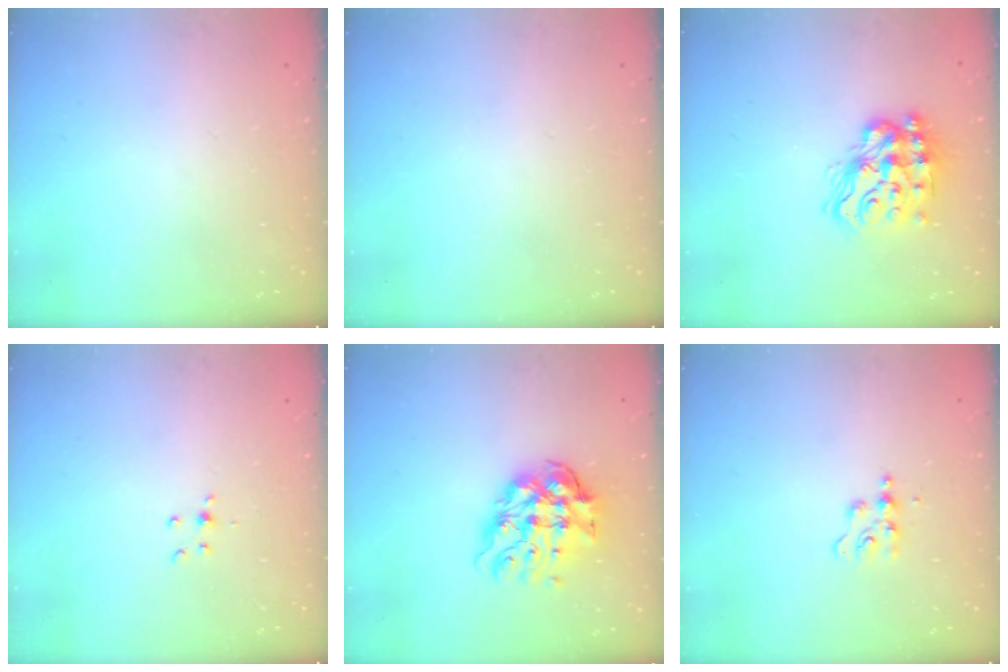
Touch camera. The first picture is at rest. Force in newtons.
{"total": 0.0}
{"total": 16.0, "press": 15.9, "slide": 1.8}
{"total": 3.3, "press": 3.2, "slide": 1.0}
{"total": 13.1, "press": 13.0, "slide": 1.5}
{"total": 5.5, "press": 5.5, "slide": 0.7}